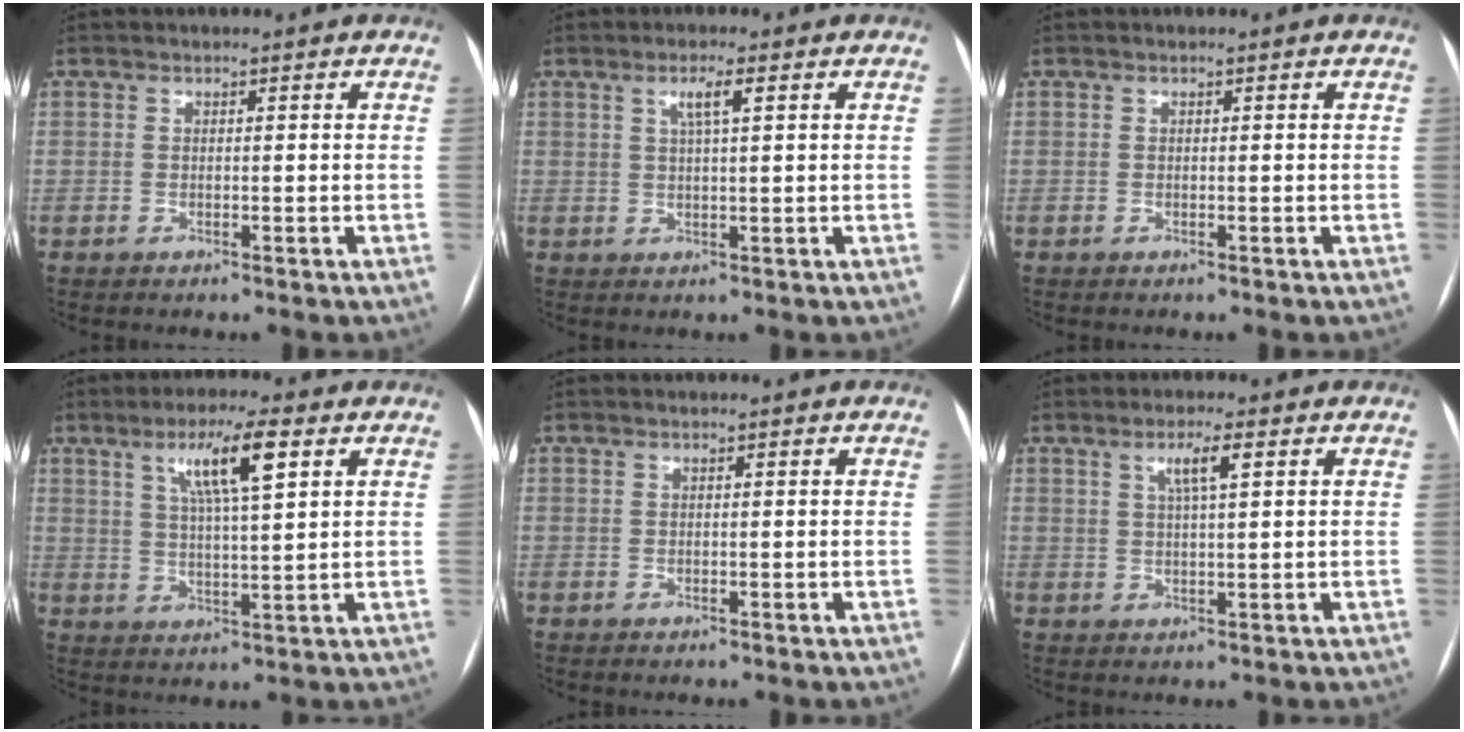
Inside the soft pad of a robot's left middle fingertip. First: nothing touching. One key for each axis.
{"total": 3.0, "fx": 1.3, "fy": 0.1, "fz": 2.7, "tx": -0.051, "ty": 0.005, "tz": 0.023}
{"total": 0.0}
{"total": 8.4, "fx": 3.9, "fy": 0.7, "fz": 7.4, "tx": -0.134, "ty": 0.008, "tz": 0.068}
{"total": 0.0}
{"total": 3.7, "fx": 1.6, "fy": 0.2, "fz": 3.4, "tx": -0.062, "ty": 0.005, "tz": 0.028}